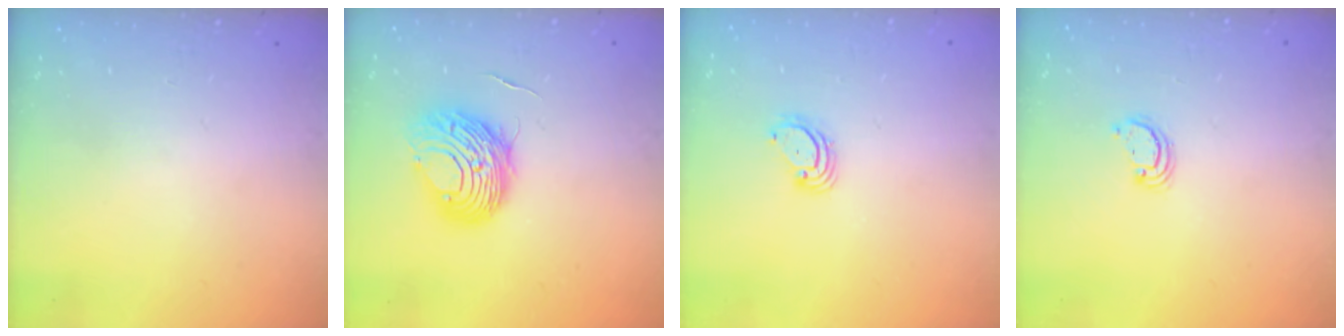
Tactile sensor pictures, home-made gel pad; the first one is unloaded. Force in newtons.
{"total": 9.5, "press": 9.5, "slide": 1.0}
{"total": 4.1, "press": 4.0, "slide": 0.3}
{"total": 2.6, "press": 2.6, "slide": 0.2}